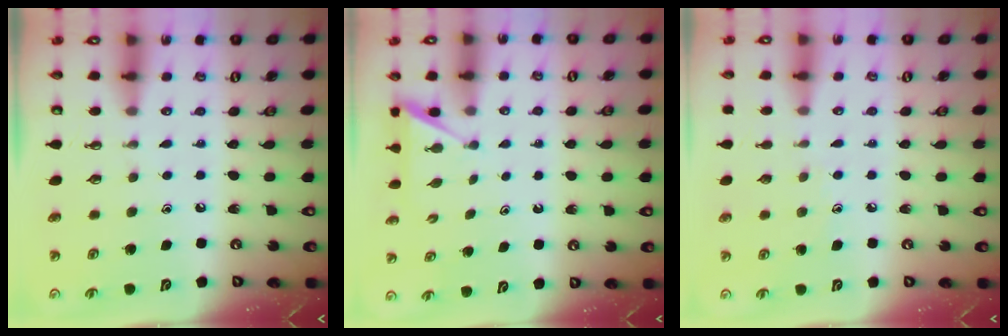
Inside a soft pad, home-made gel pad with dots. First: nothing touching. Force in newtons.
{"total": 1.9, "press": 1.9, "slide": 0.2}
{"total": 3.5, "press": 3.5, "slide": 0.4}